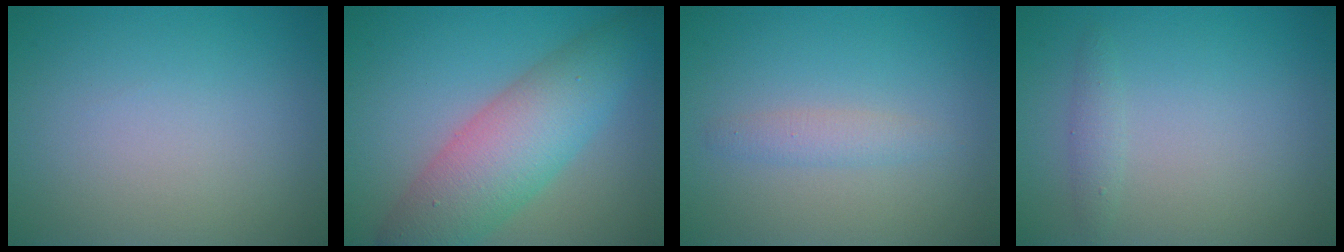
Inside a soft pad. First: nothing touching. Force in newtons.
{"total": 7.5, "press": 7.5, "slide": 0.2}
{"total": 1.5, "press": 1.5, "slide": 0.0}
{"total": 1.1, "press": 1.1, "slide": 0.0}